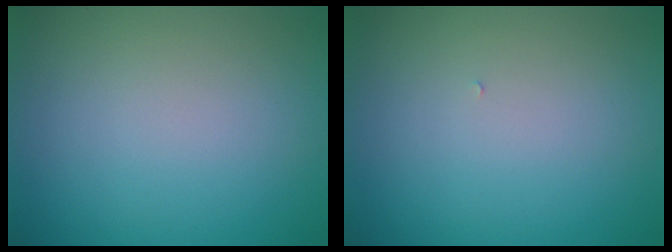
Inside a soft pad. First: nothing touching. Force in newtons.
{"total": 0.0}